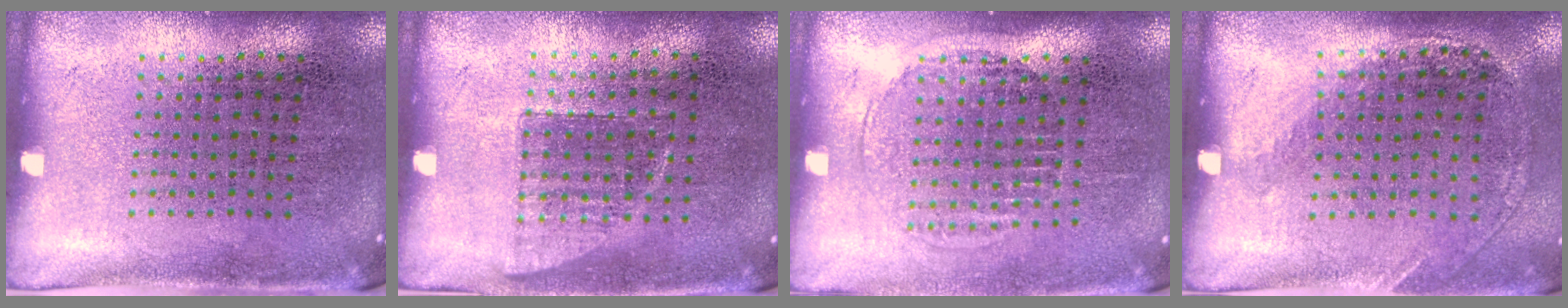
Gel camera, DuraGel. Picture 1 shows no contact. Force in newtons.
{"total": 0.8, "press": 0.7, "slide": 0.3}
{"total": 1.5, "press": 1.3, "slide": 0.7}
{"total": 1.1, "press": 0.9, "slide": 0.7}